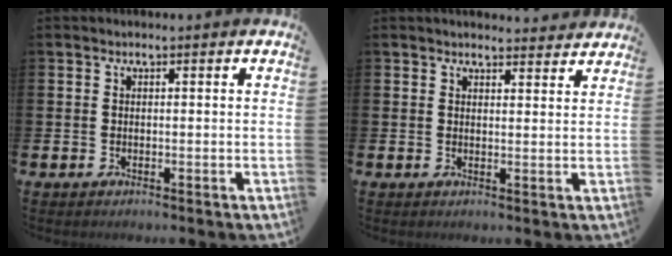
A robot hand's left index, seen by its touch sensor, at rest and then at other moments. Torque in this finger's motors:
{"motor_torque": [0.86, -1.27, 0.41, 0.06]}